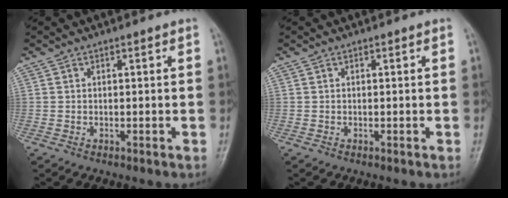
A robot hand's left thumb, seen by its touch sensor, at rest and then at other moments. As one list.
[{"total": 0.0}]